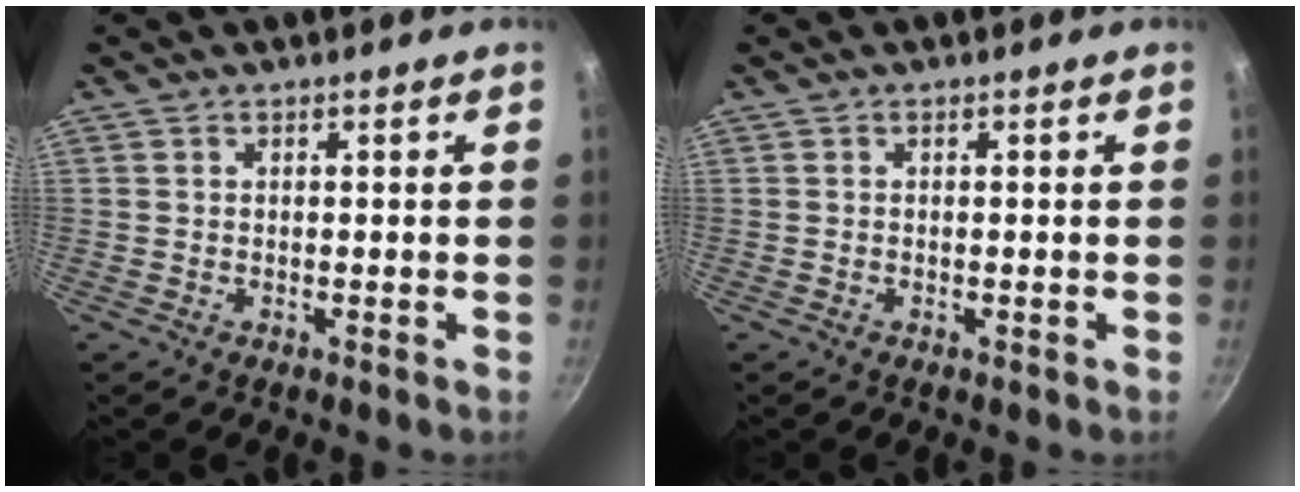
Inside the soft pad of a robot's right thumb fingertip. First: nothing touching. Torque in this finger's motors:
{"motor_torque": [0.33, 0.15, -0.20, -0.21, -0.05]}